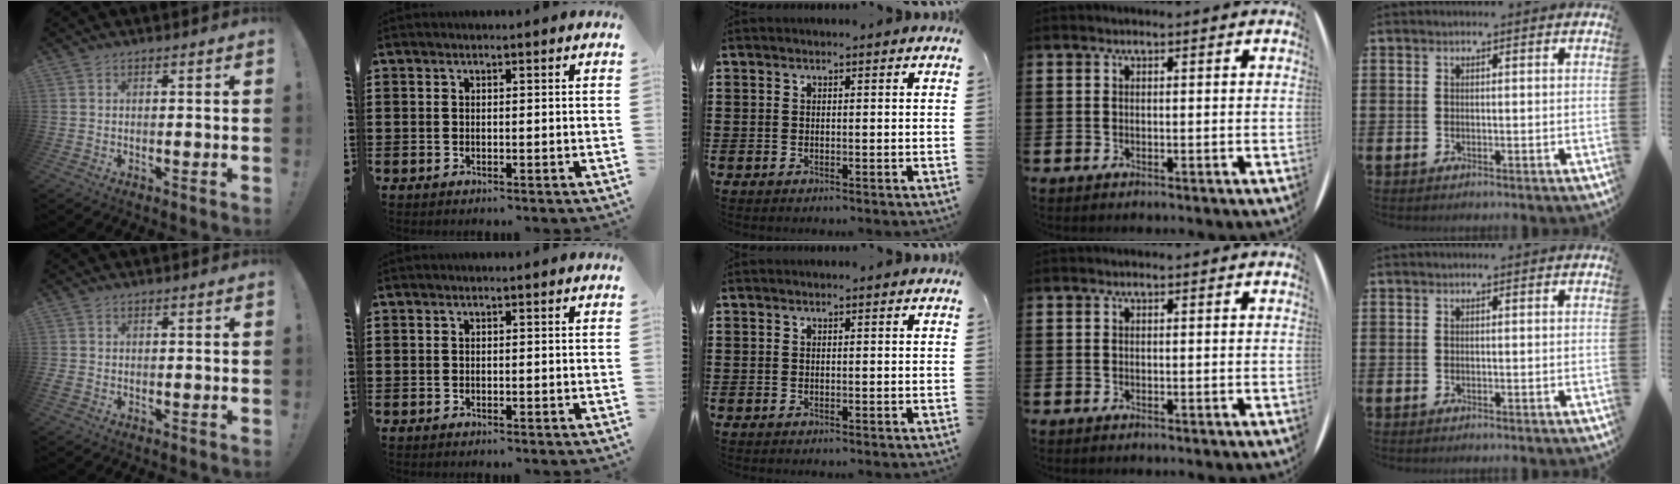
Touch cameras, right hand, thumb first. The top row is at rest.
{"thumb": {"total": 1.1, "force": [0.0, 1.0, 0.5], "torque": [-0.008, 0.003, 0.000]}}